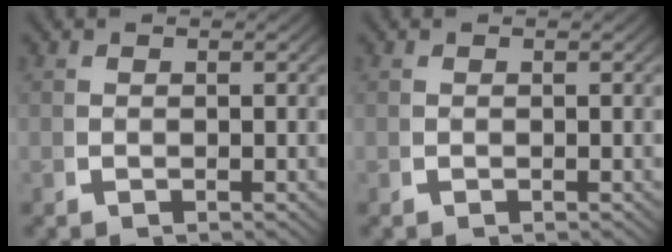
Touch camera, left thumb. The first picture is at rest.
{"total": 0.0}